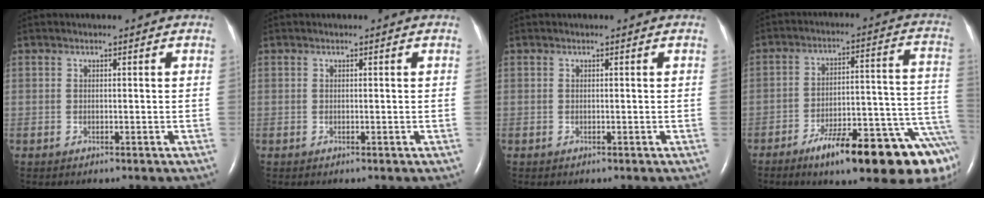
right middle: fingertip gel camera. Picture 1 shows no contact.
{"total": 0.0}
{"total": 0.0}
{"total": 20.7, "force": [-13.2, 3.5, 15.6], "torque": [-0.115, 0.038, -0.189]}